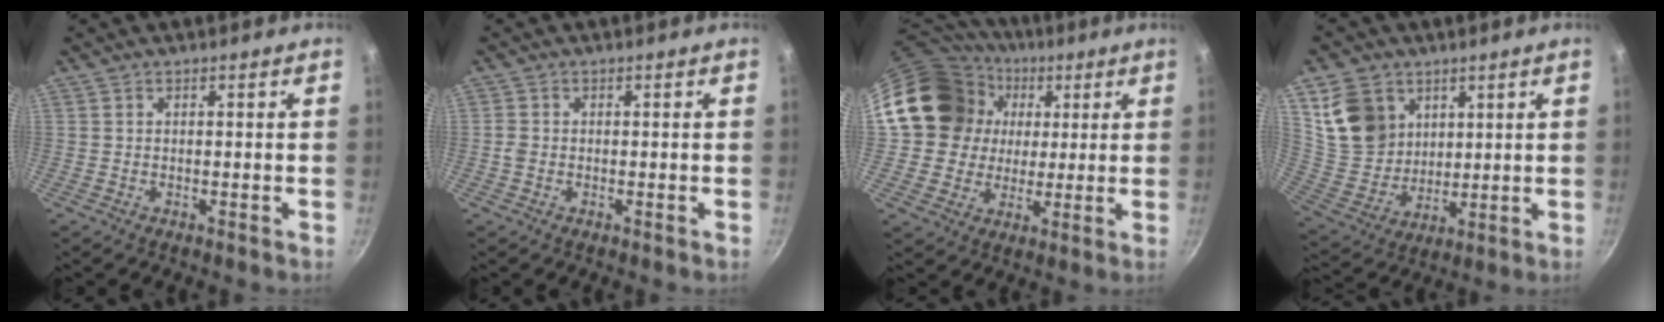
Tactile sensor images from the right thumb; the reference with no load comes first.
{"total": 1.4, "force": [-0.4, 1.1, 0.7], "torque": [-0.013, 0.004, -0.010]}
{"total": 18.6, "force": [3.4, 16.6, 7.8], "torque": [-0.130, 0.023, 0.059]}
{"total": 13.7, "force": [5.9, 10.7, 6.0], "torque": [-0.080, -0.022, 0.135]}